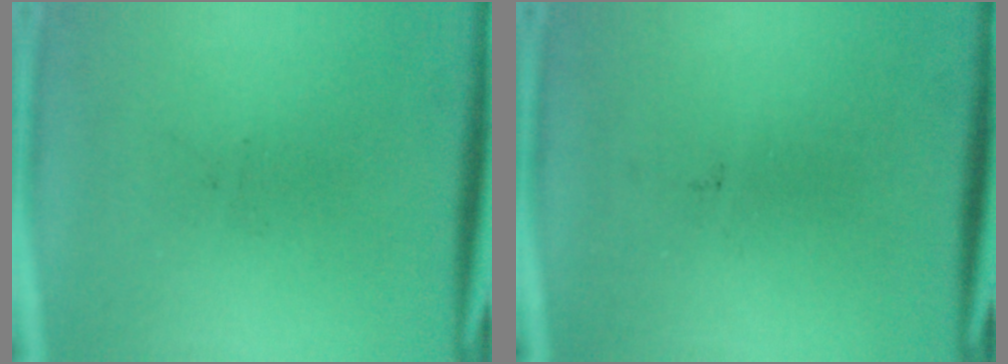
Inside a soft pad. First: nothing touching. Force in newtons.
{"total": 0.0}